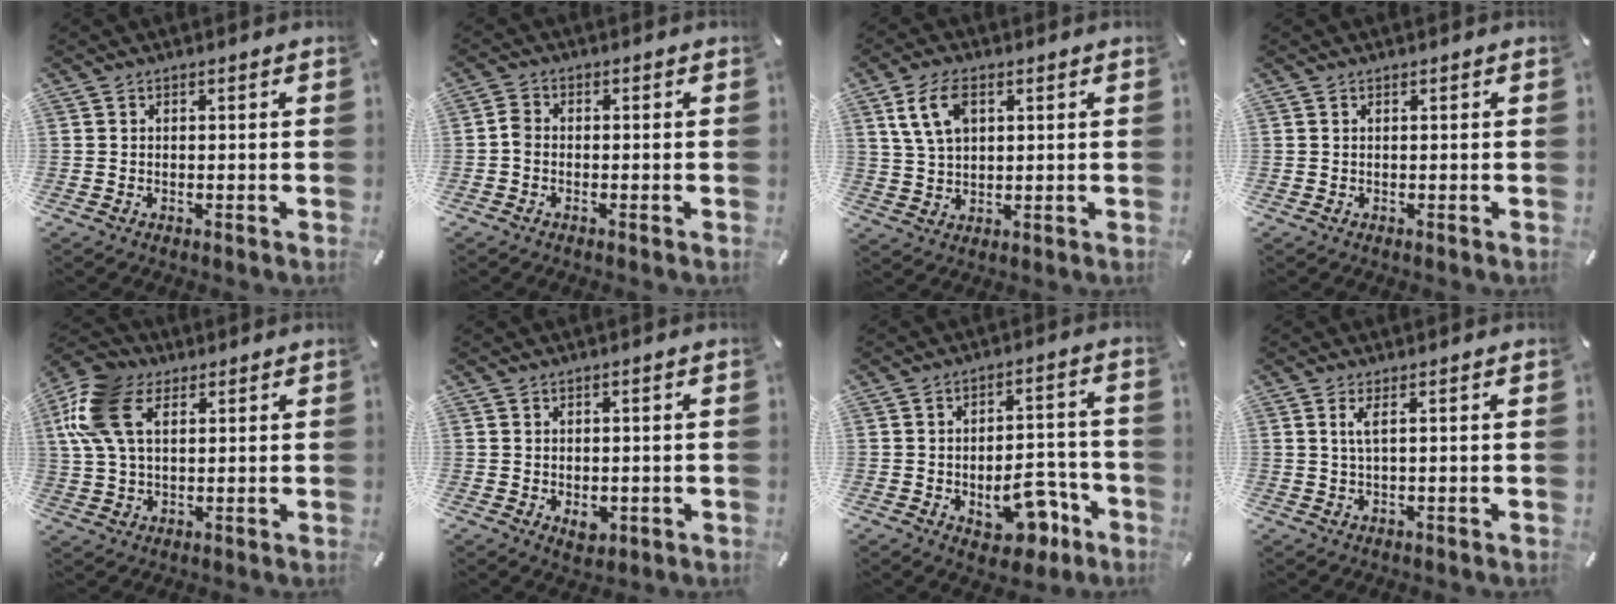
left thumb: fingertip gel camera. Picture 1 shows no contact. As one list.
[{"total": 2.5, "force": [-0.7, 1.9, 1.3], "torque": [-0.023, 0.007, -0.013]}, {"total": 7.9, "force": [3.1, 4.9, 5.4], "torque": [-0.129, 0.004, 0.056]}, {"total": 0.0}, {"total": 14.5, "force": [5.5, 9.3, 9.8], "torque": [-0.235, 0.004, 0.100]}, {"total": 3.3, "force": [-0.8, 2.5, 2.0], "torque": [-0.031, -0.001, -0.014]}, {"total": 12.4, "force": [-5.0, 7.0, 9.0], "torque": [-0.109, 0.019, -0.080]}, {"total": 2.6, "force": [0.8, 0.3, 2.5], "torque": [-0.052, 0.000, 0.013]}]